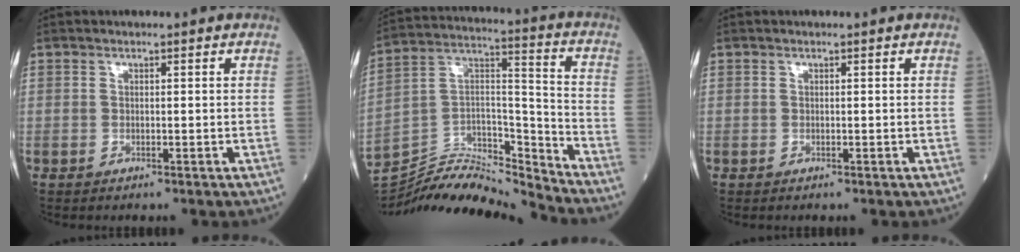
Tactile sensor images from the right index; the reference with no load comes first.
{"total": 17.2, "force": [-16.9, 0.9, 3.0], "torque": [-0.052, 0.052, -0.292]}
{"total": 0.0}